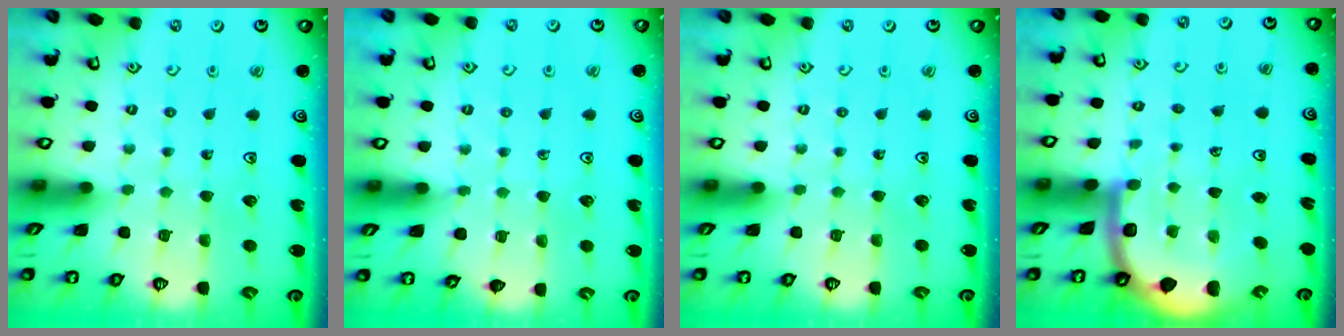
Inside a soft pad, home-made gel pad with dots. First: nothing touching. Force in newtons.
{"total": 3.1, "press": 3.0, "slide": 0.5}
{"total": 0.0}
{"total": 4.8, "press": 4.7, "slide": 0.7}